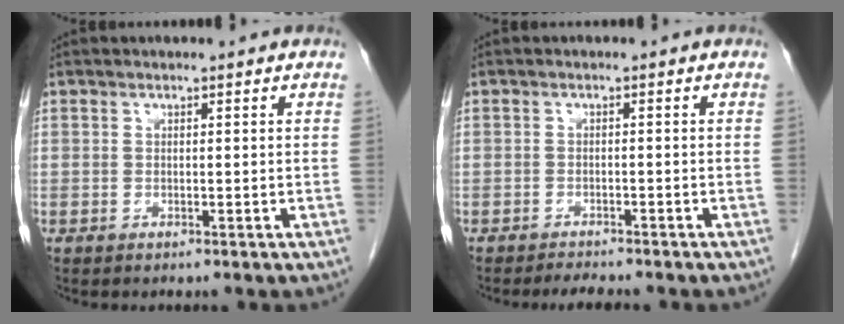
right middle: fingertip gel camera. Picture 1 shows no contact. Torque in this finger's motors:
{"motor_torque": [0.19, -0.11, 0.01, 0.01]}